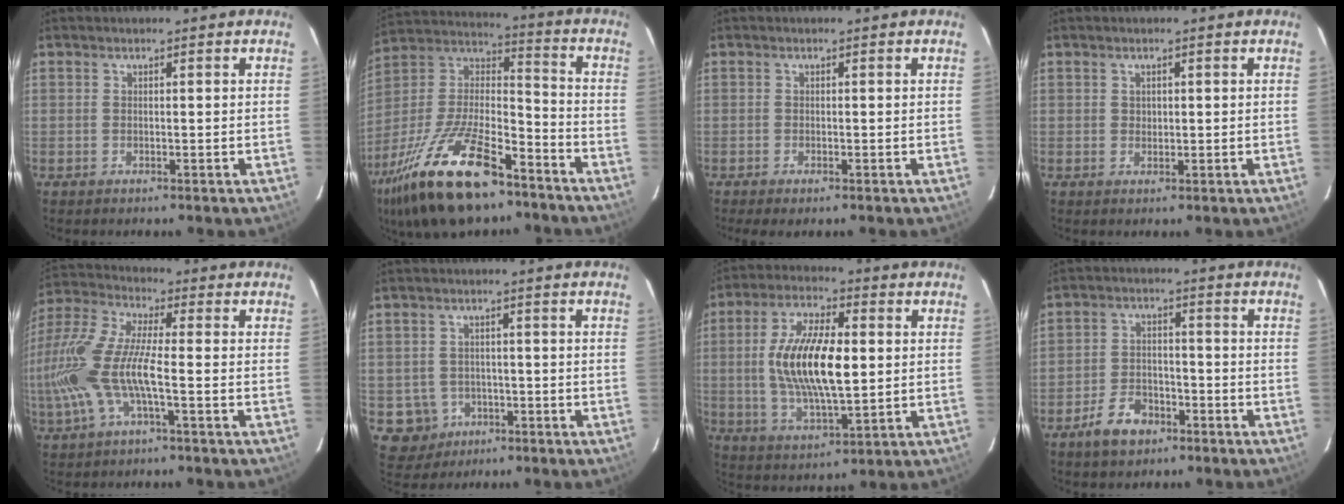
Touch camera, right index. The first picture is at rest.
{"total": 25.3, "force": [-16.1, 9.5, 17.0], "torque": [-0.346, -0.019, -0.279]}
{"total": 1.7, "force": [-1.2, 0.4, 1.1], "torque": [-0.024, -0.006, -0.020]}
{"total": 1.1, "force": [0.3, 1.1, 0.4], "torque": [-0.003, 0.004, 0.006]}
{"total": 15.9, "force": [-3.6, 3.9, 15.0], "torque": [-0.304, -0.009, -0.073]}
{"total": 6.3, "force": [-2.2, 5.9, 0.7], "torque": [-0.030, 0.021, -0.023]}
{"total": 15.9, "force": [0.9, 6.2, 14.6], "torque": [-0.278, 0.004, 0.018]}
{"total": 7.3, "force": [-4.8, 4.3, 3.4], "torque": [-0.082, 0.015, -0.078]}